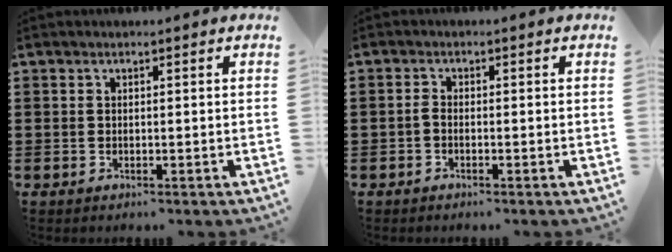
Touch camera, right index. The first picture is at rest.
{"total": 1.1, "force": [-0.6, 0.4, 0.8], "torque": [-0.026, -0.006, -0.014]}